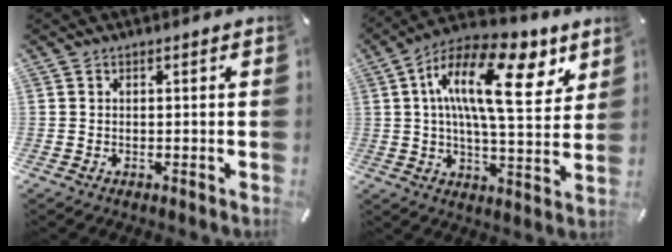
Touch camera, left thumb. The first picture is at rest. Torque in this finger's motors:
{"motor_torque": [0.95, 0.92, 2.32, -0.45, 0.27]}